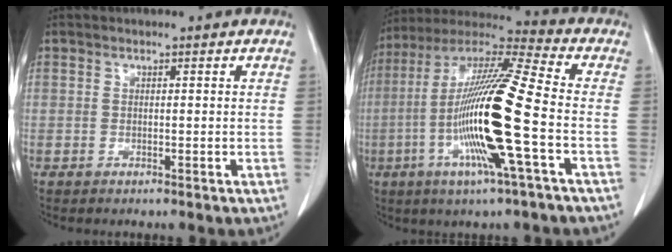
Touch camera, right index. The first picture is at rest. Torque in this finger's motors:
{"motor_torque": [2.14, 0.00, 1.05, 0.21]}